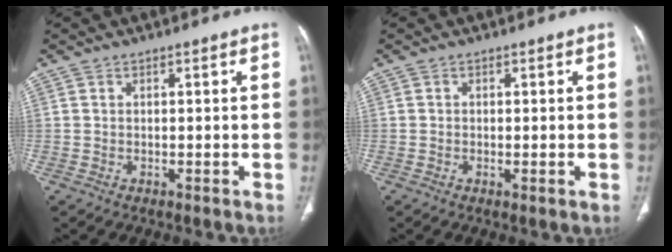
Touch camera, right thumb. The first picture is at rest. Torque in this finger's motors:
{"motor_torque": [-0.71, 0.43, -0.39, 0.03, -0.14]}